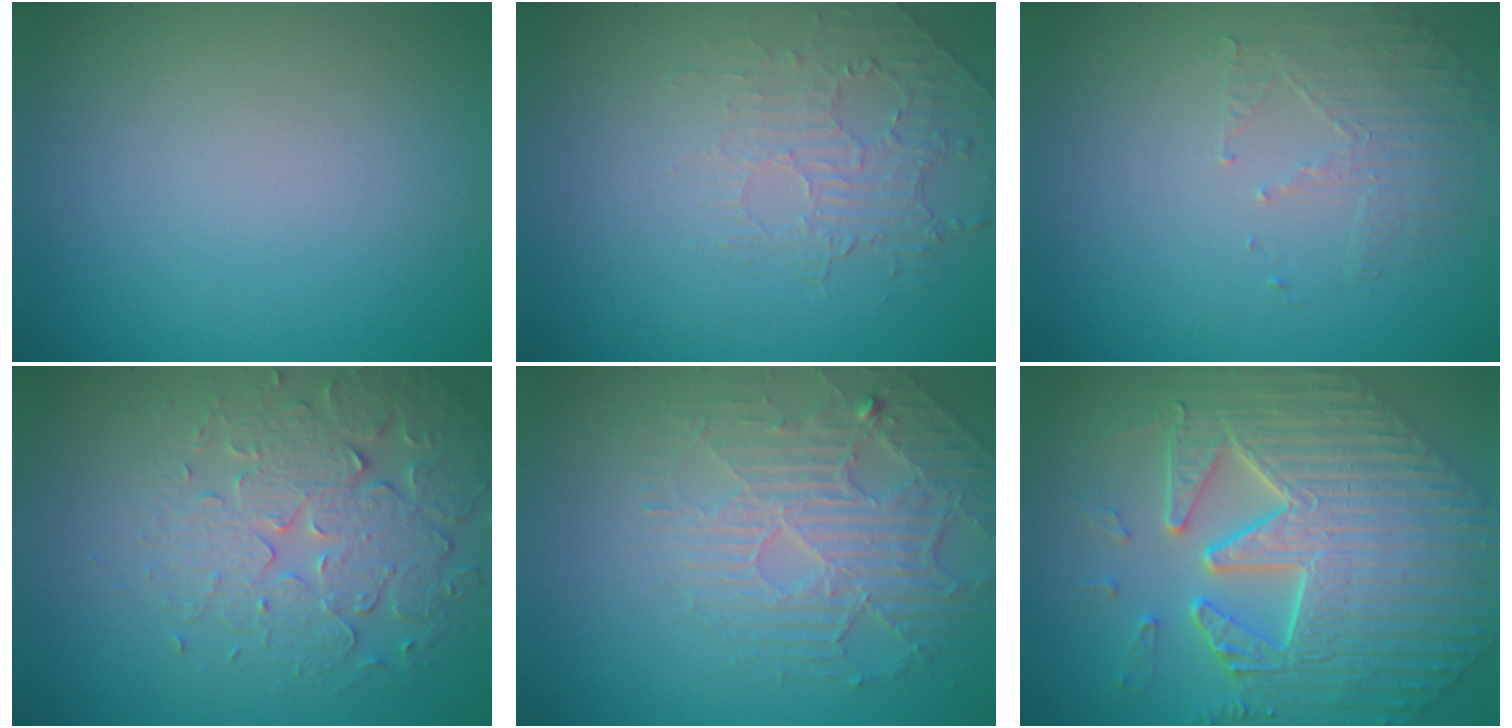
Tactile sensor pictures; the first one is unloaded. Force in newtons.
{"total": 2.0, "press": 0.9, "slide": 1.8}
{"total": 1.7, "press": 0.9, "slide": 1.4}
{"total": 5.0, "press": 4.4, "slide": 2.5}
{"total": 3.5, "press": 3.1, "slide": 1.6}
{"total": 9.4, "press": 7.4, "slide": 5.9}